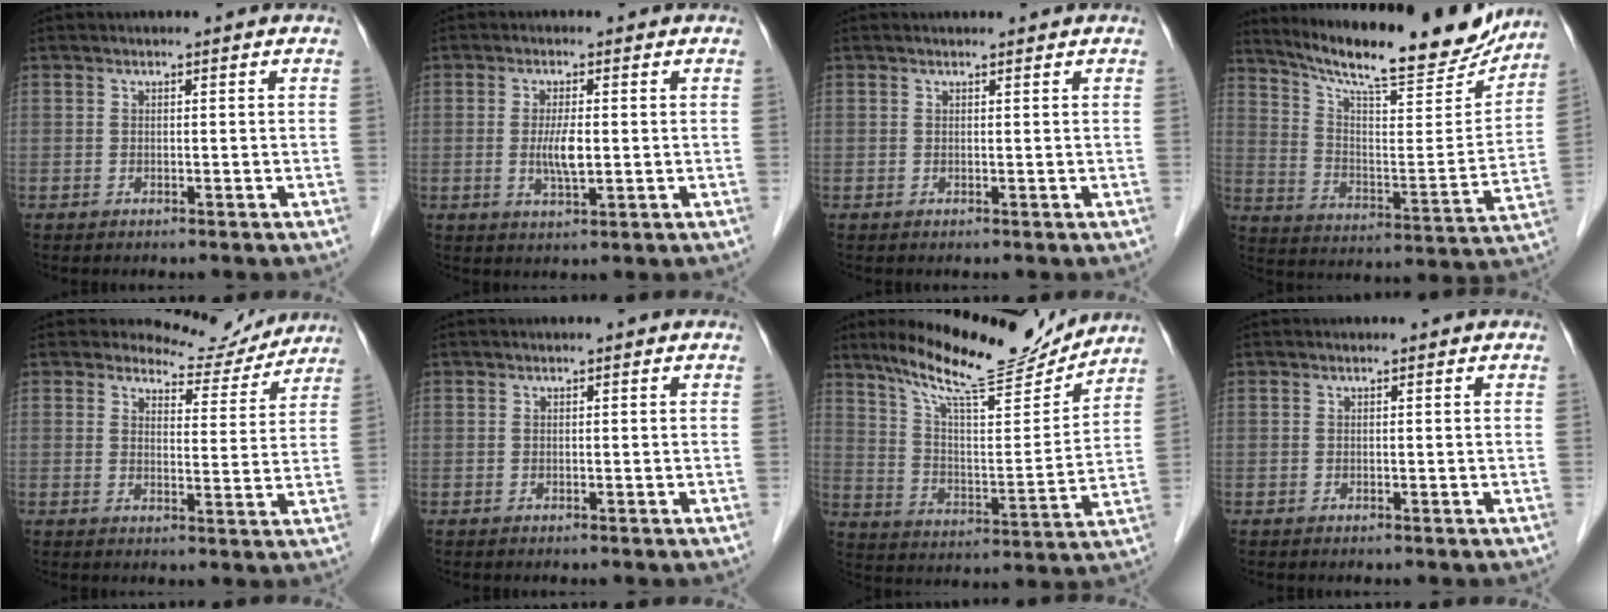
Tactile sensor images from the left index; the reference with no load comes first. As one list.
[{"total": 3.9, "force": [-0.2, 0.8, 3.8], "torque": [-0.078, -0.007, -0.001]}, {"total": 0.8, "force": [0.8, 0.1, 0.1], "torque": [-0.007, 0.005, 0.014]}, {"total": 22.0, "force": [19.4, 2.6, 9.9], "torque": [-0.162, -0.034, 0.284]}, {"total": 7.0, "force": [6.7, 2.0, -0.5], "torque": [0.009, -0.012, 0.080]}, {"total": 0.0}, {"total": 16.8, "force": [14.9, 2.0, 7.5], "torque": [-0.131, -0.012, 0.241]}, {"total": 0.0}]